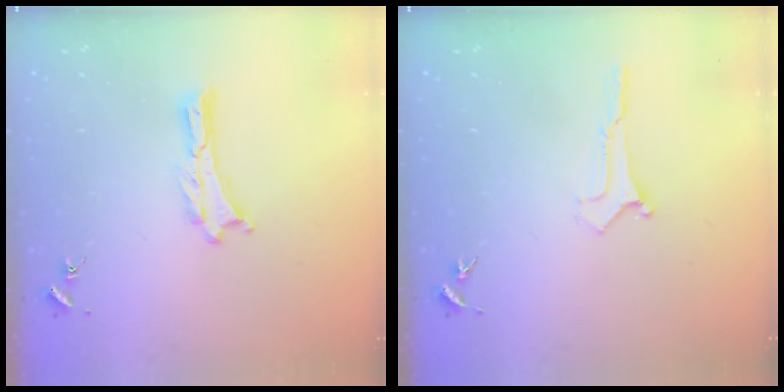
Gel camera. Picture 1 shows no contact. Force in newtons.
{"total": 0.0}